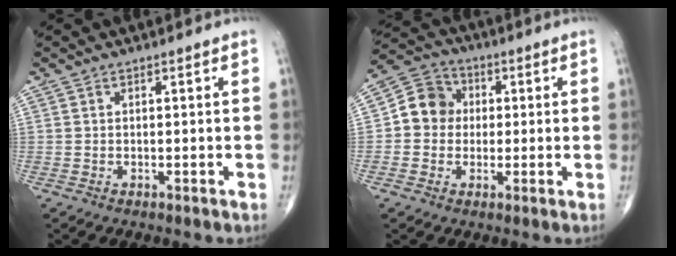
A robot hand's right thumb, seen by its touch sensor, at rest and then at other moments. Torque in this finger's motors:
{"motor_torque": [0.22, 0.16, 0.17, -0.33, 0.02]}